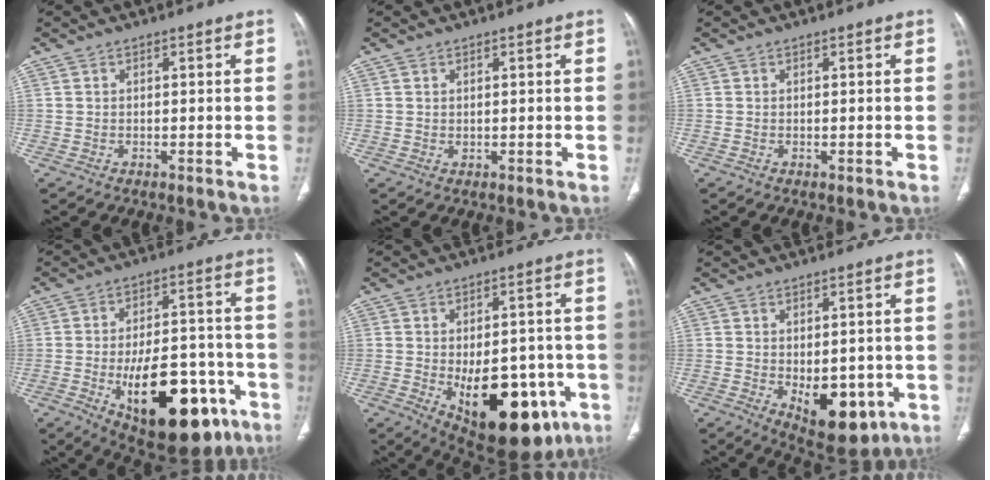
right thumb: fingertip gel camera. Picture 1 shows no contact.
{"total": 0.5, "force": [0.3, 0.4, 0.2], "torque": [-0.001, -0.003, 0.006]}
{"total": 0.0}
{"total": 24.3, "force": [-9.7, 11.8, 18.9], "torque": [-0.239, 0.038, -0.122]}
{"total": 20.8, "force": [-6.8, 11.1, 16.3], "torque": [-0.184, 0.013, -0.067]}
{"total": 11.7, "force": [-3.4, 6.5, 9.1], "torque": [-0.094, 0.002, -0.028]}